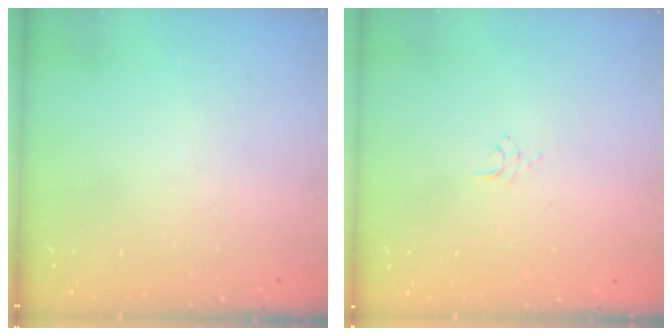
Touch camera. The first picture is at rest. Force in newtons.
{"total": 3.7, "press": 3.7, "slide": 0.1}